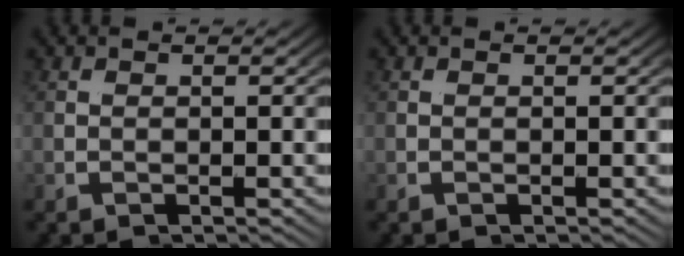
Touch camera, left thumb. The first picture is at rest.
{"total": 0.0}